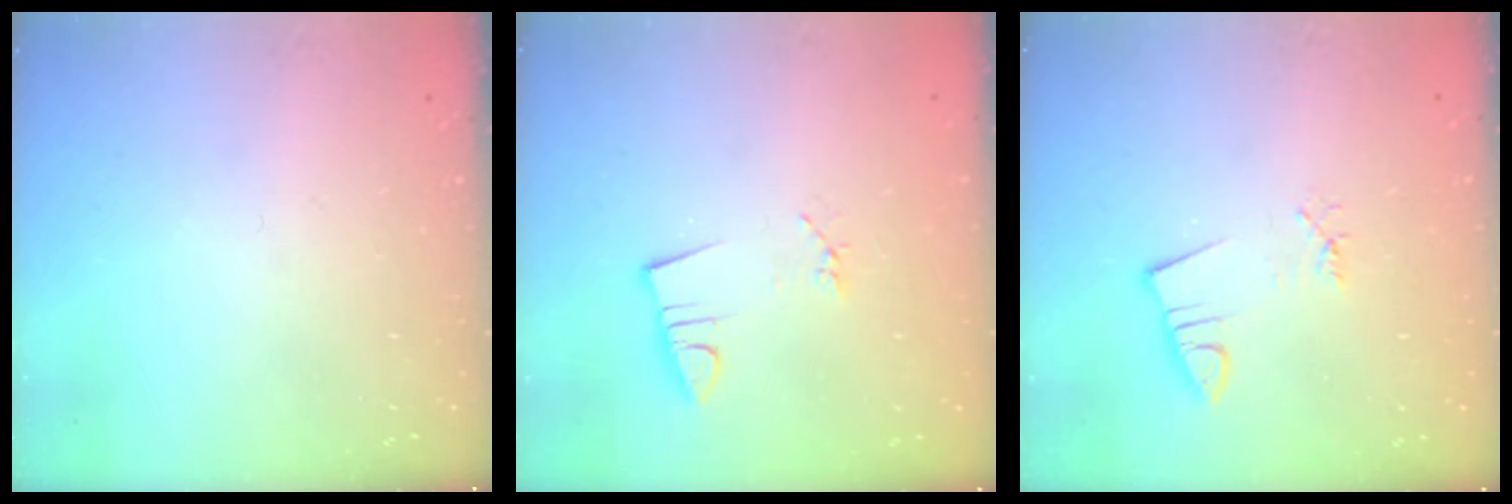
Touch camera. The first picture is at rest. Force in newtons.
{"total": 2.8, "press": 1.4, "slide": 2.4}
{"total": 1.1, "press": 1.1, "slide": 0.0}